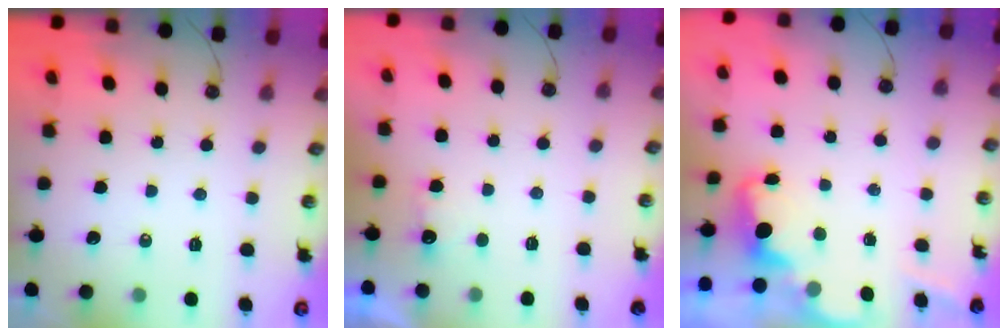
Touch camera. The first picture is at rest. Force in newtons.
{"total": 2.1, "press": 1.9, "slide": 0.9}
{"total": 1.9, "press": 1.9, "slide": 0.6}